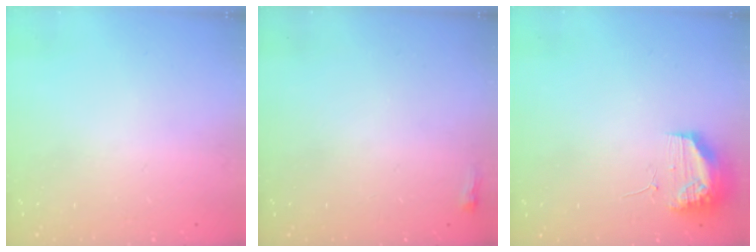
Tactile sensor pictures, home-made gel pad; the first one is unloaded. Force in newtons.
{"total": 2.2, "press": 2.2, "slide": 0.6}
{"total": 13.5, "press": 11.5, "slide": 7.0}